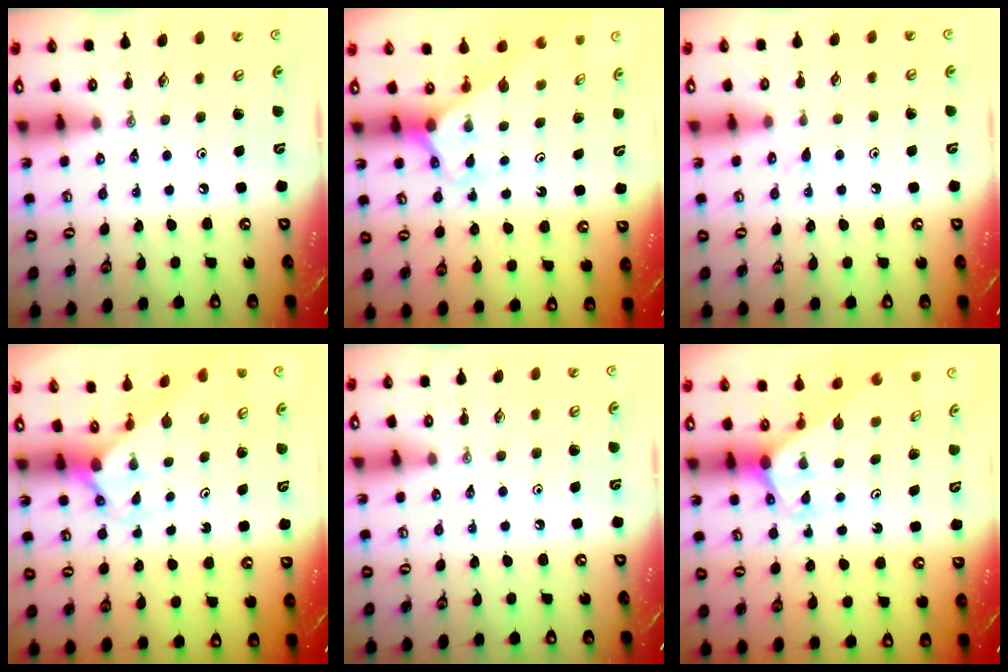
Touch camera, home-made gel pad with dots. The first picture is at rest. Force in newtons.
{"total": 2.5, "press": 2.5, "slide": 0.2}
{"total": 4.7, "press": 4.7, "slide": 0.6}
{"total": 2.0, "press": 2.0, "slide": 0.2}
{"total": 0.0}
{"total": 2.0, "press": 2.0, "slide": 0.1}